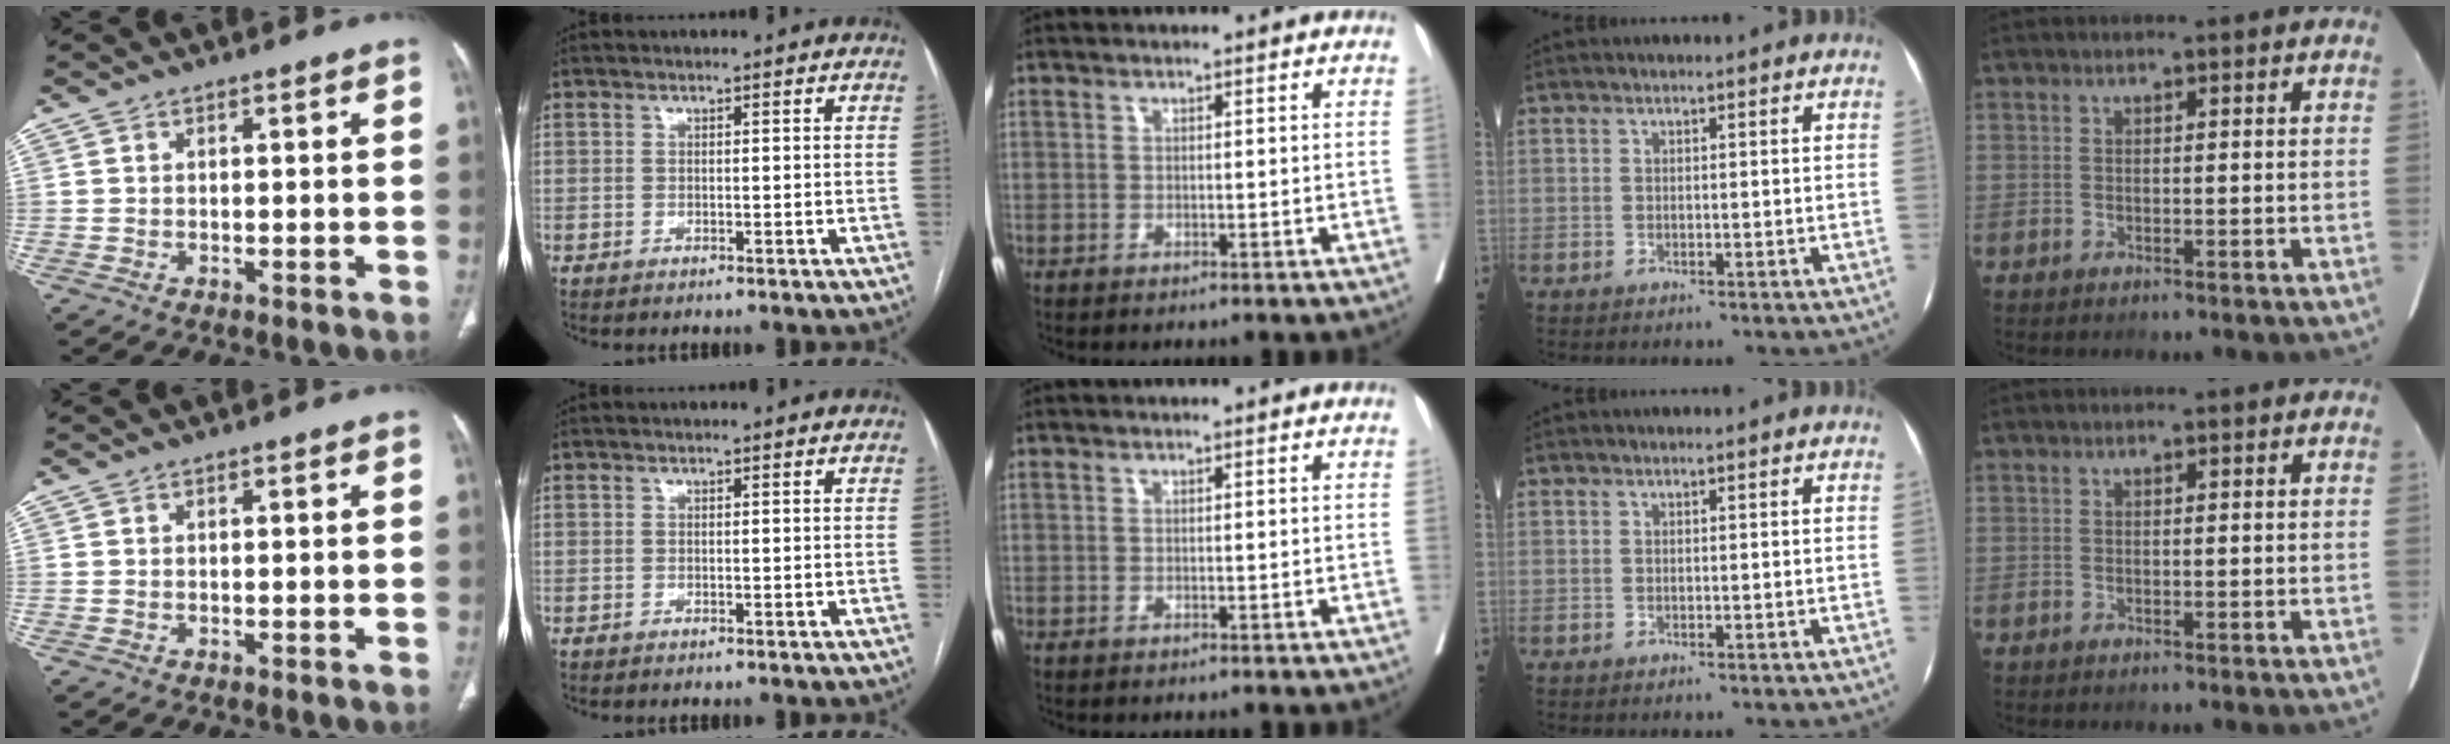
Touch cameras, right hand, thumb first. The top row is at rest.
{}